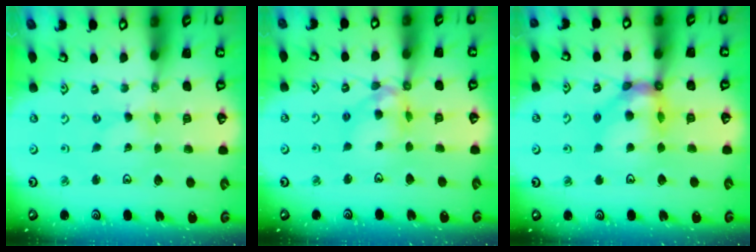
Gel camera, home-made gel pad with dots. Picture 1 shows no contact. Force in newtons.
{"total": 11.3, "press": 11.2, "slide": 1.2}
{"total": 12.0, "press": 11.9, "slide": 1.6}